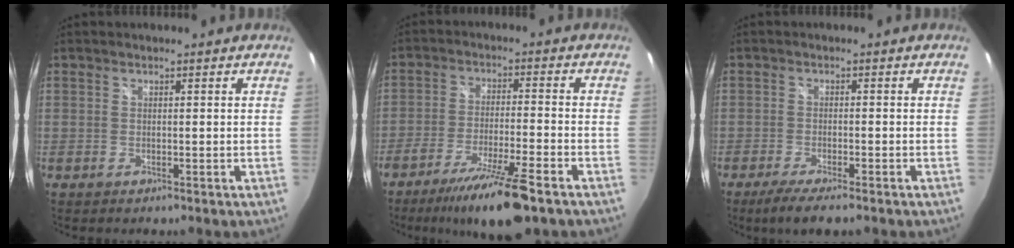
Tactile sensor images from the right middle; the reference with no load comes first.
{"total": 12.7, "force": [-9.3, 0.9, 8.6], "torque": [-0.170, -0.027, -0.155]}
{"total": 5.3, "force": [-4.1, 0.4, 3.3], "torque": [-0.077, -0.016, -0.073]}